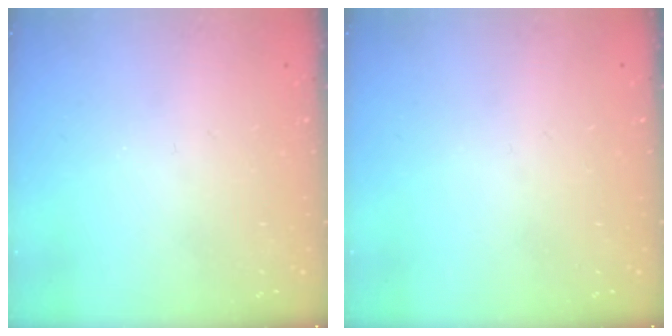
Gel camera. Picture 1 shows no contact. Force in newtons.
{"total": 0.0}